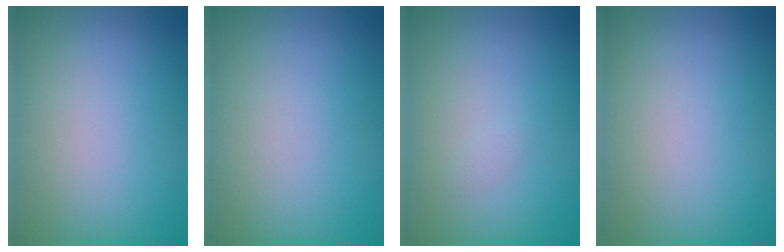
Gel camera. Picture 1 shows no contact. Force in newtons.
{"total": 0.0}
{"total": 0.5, "press": 0.5, "slide": 0.0}
{"total": 0.0}